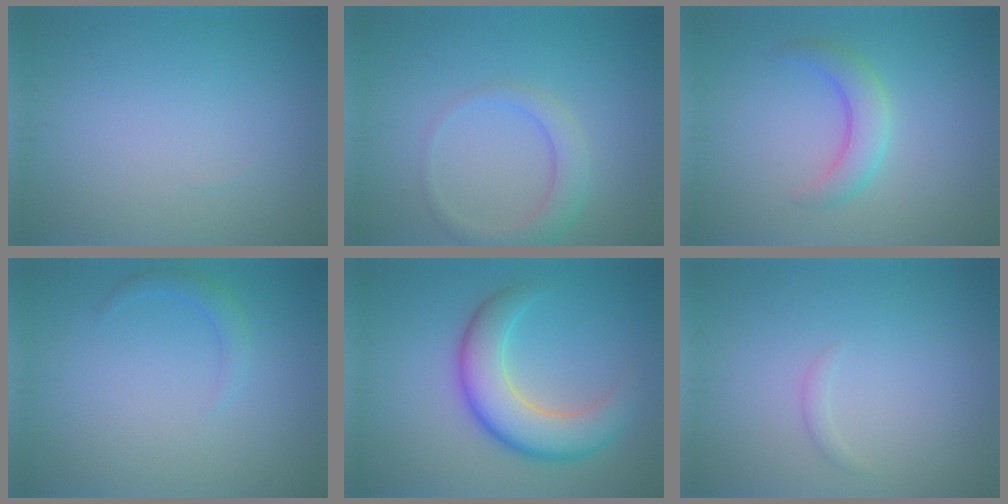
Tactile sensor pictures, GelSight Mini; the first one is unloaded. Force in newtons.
{"total": 2.9, "press": 2.9, "slide": 0.2}
{"total": 3.0, "press": 3.0, "slide": 0.2}
{"total": 1.3, "press": 1.3, "slide": 0.1}
{"total": 7.0, "press": 7.0, "slide": 0.5}
{"total": 0.7, "press": 0.7, "slide": 0.0}